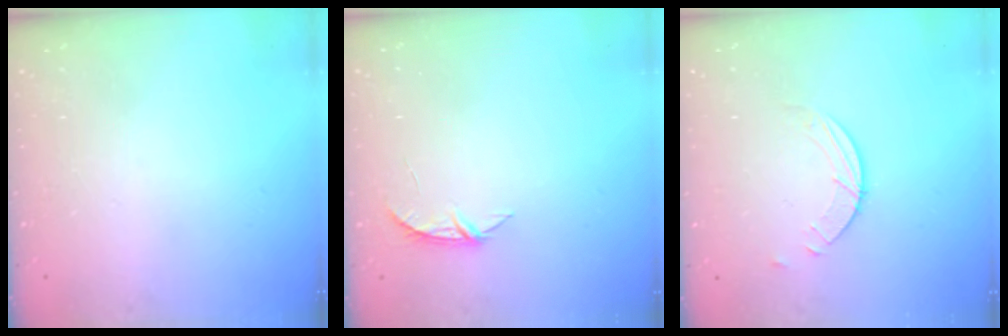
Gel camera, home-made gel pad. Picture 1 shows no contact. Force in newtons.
{"total": 4.2, "press": 4.2, "slide": 0.5}
{"total": 2.6, "press": 2.6, "slide": 0.3}